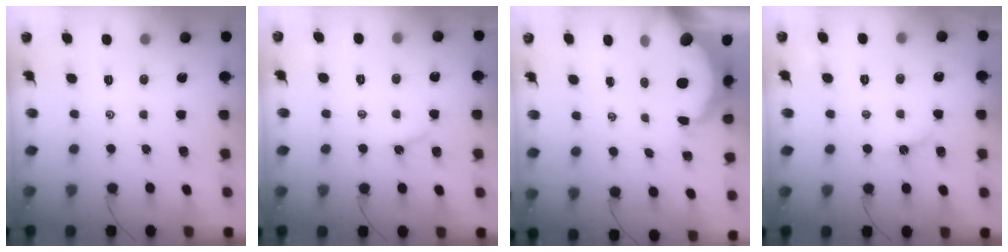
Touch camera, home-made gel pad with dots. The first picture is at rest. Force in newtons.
{"total": 2.5, "press": 2.4, "slide": 0.4}
{"total": 9.6, "press": 9.5, "slide": 0.9}
{"total": 3.3, "press": 3.3, "slide": 0.4}